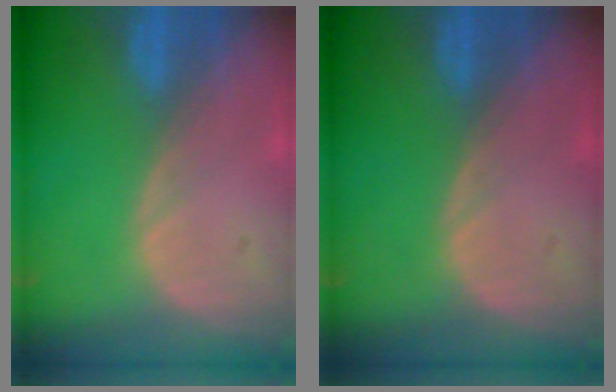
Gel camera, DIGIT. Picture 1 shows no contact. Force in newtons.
{"total": 0.0}